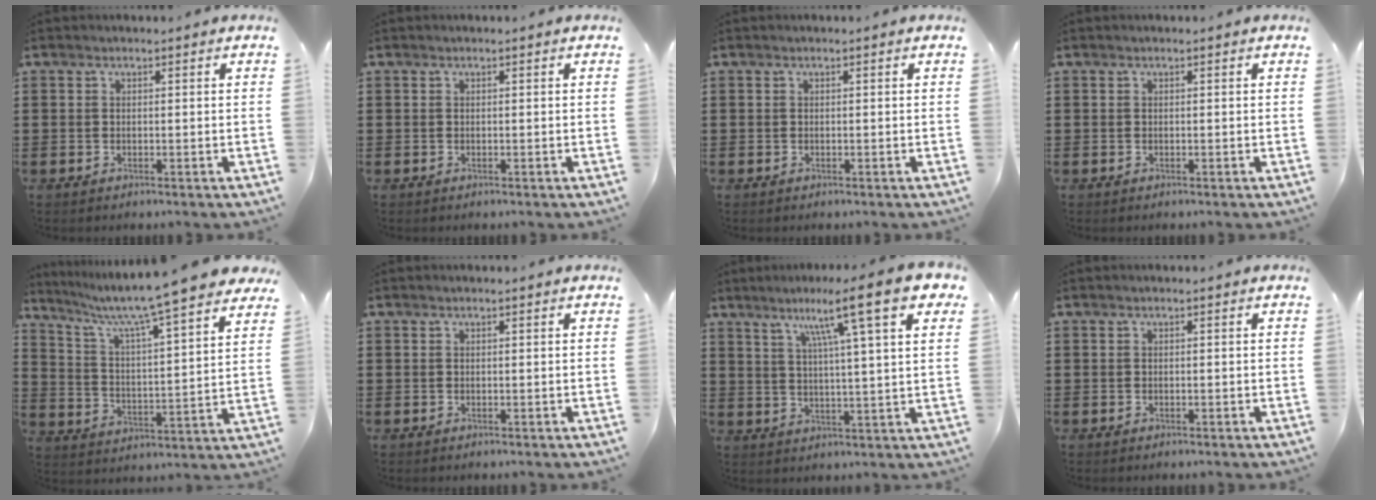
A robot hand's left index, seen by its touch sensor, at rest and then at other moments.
{"total": 0.0}
{"total": 0.0}
{"total": 0.0}
{"total": 8.7, "force": [7.5, -0.9, 4.4], "torque": [-0.107, -0.063, 0.117]}
{"total": 0.0}
{"total": 12.5, "force": [7.6, 0.3, 9.9], "torque": [-0.178, -0.021, 0.113]}
{"total": 0.0}